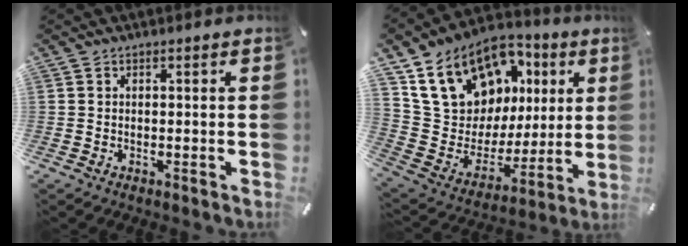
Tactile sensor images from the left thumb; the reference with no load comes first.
{"total": 18.6, "force": [11.4, 12.7, 7.5], "torque": [-0.145, -0.074, 0.225]}